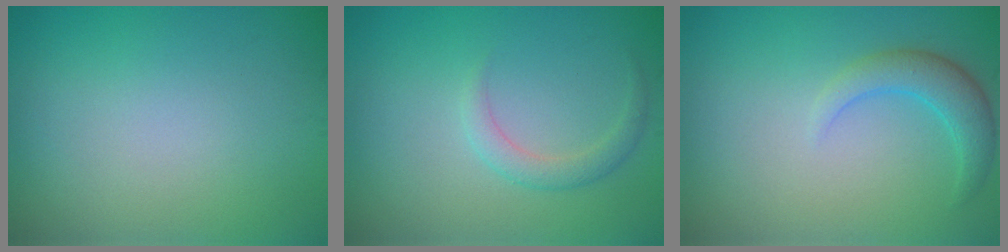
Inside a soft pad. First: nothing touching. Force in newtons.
{"total": 1.7, "press": 1.7, "slide": 0.1}
{"total": 2.8, "press": 2.8, "slide": 0.3}